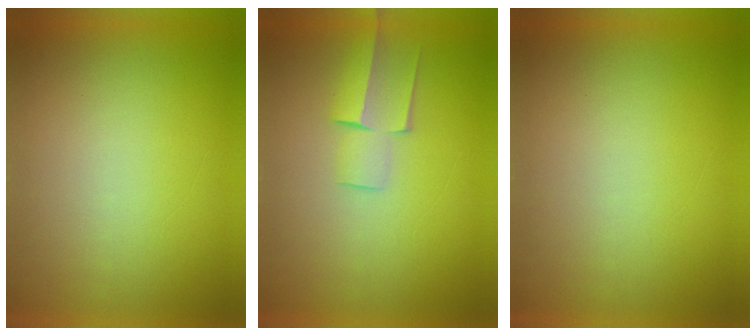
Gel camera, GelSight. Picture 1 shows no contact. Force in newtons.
{"total": 2.6}
{"total": 0.0}